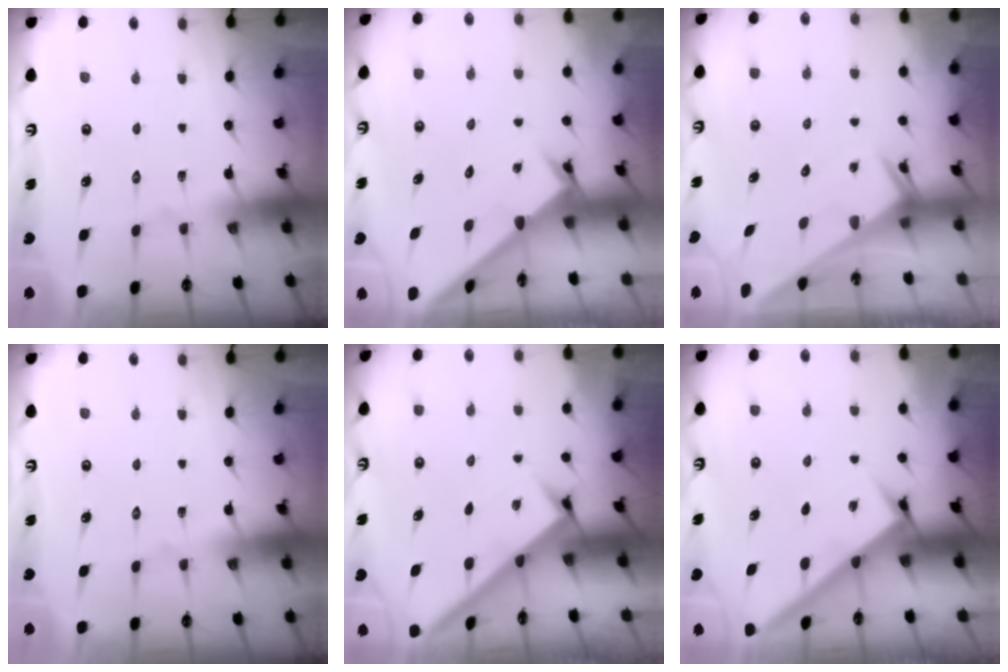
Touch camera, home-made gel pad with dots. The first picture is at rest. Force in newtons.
{"total": 2.3, "press": 2.3, "slide": 0.0}
{"total": 2.5, "press": 2.5, "slide": 0.1}
{"total": 0.0}
{"total": 2.8, "press": 2.7, "slide": 0.4}
{"total": 3.0, "press": 3.0, "slide": 0.2}